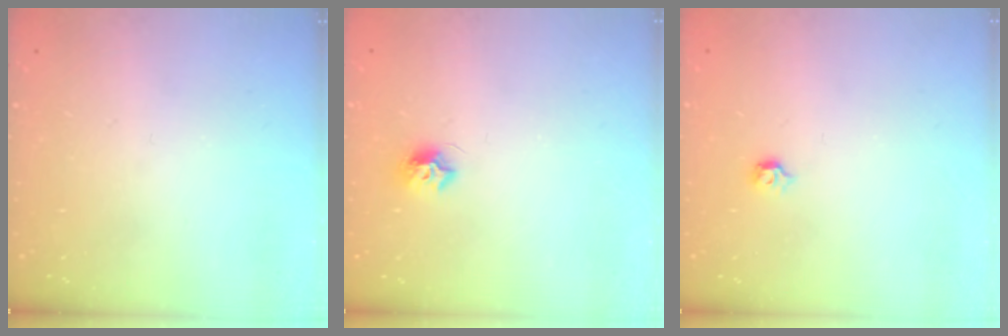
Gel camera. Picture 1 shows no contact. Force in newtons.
{"total": 7.1, "press": 7.0, "slide": 0.3}
{"total": 3.2, "press": 3.1, "slide": 0.7}